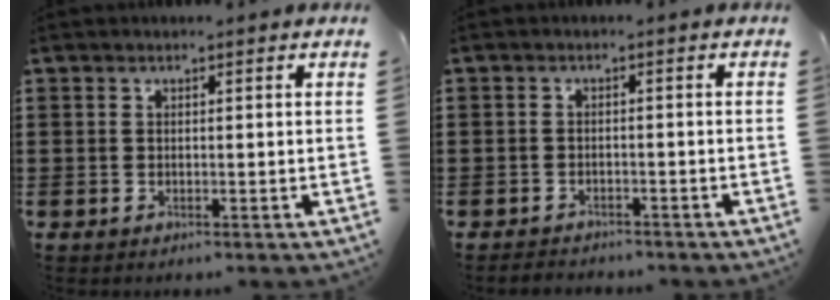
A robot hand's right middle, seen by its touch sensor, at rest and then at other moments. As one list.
[{"total": 1.7, "force": [-1.7, 0.4, -0.2], "torque": [-0.003, 0.000, -0.038]}]